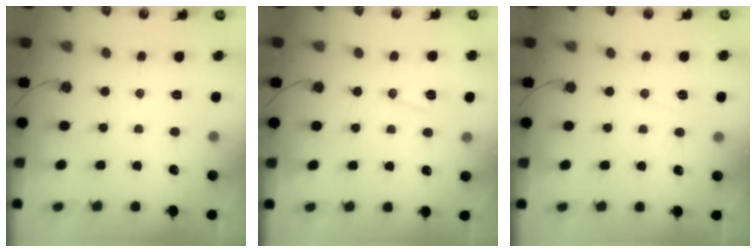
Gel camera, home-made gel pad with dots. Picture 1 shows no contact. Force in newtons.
{"total": 7.9, "press": 7.7, "slide": 1.9}
{"total": 3.9, "press": 3.3, "slide": 2.2}